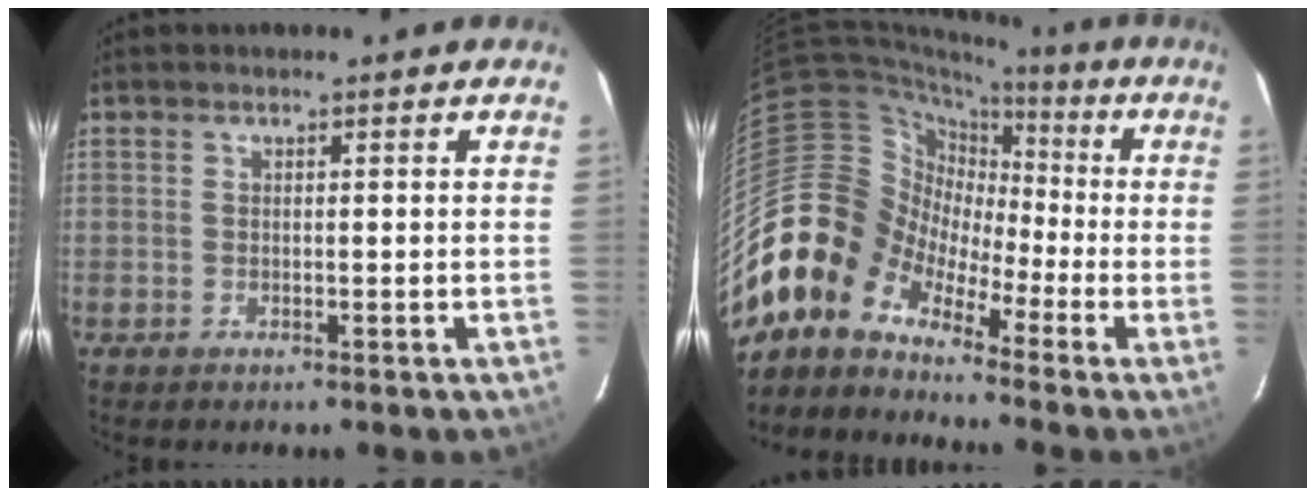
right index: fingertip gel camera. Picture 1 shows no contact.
{"total": 12.4, "force": [-8.0, 9.1, 2.7], "torque": [-0.068, 0.035, -0.178]}